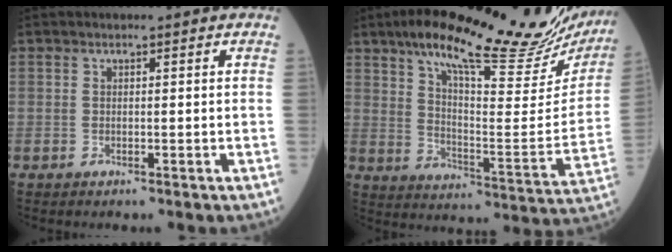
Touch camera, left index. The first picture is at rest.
{"total": 27.7, "force": [22.7, 4.9, 15.2], "torque": [-0.232, -0.026, 0.299]}